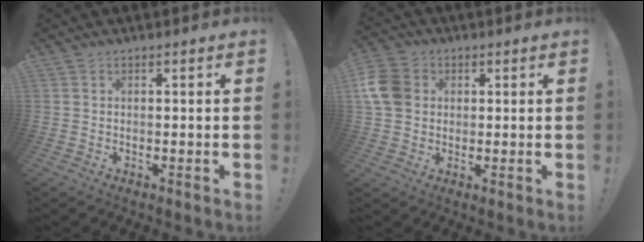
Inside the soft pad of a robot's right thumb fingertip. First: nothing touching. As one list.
[{"total": 9.8, "force": [1.7, 8.1, 5.1], "torque": [-0.098, 0.002, 0.036]}]